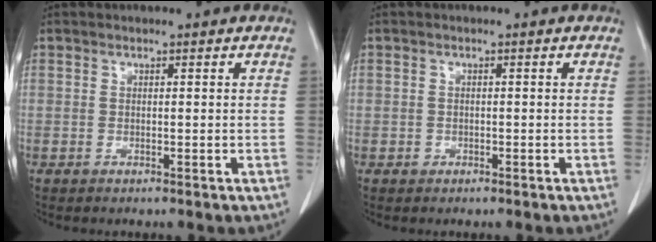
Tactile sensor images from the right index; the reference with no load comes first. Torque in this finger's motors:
{"motor_torque": [-1.06, 0.78, -1.05, -0.17]}